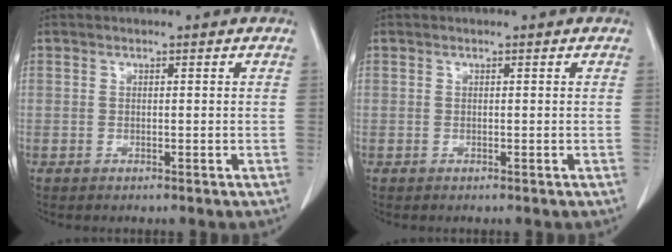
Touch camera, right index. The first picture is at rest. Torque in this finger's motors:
{"motor_torque": [-0.02, 0.04, -0.04, 0.00]}